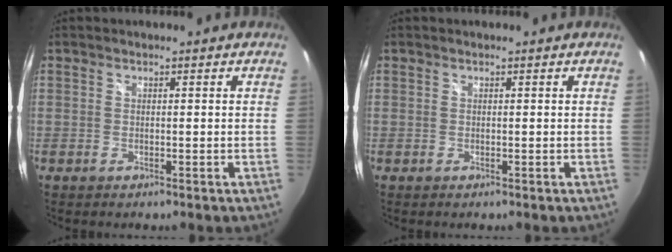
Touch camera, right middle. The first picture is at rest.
{"total": 0.0}